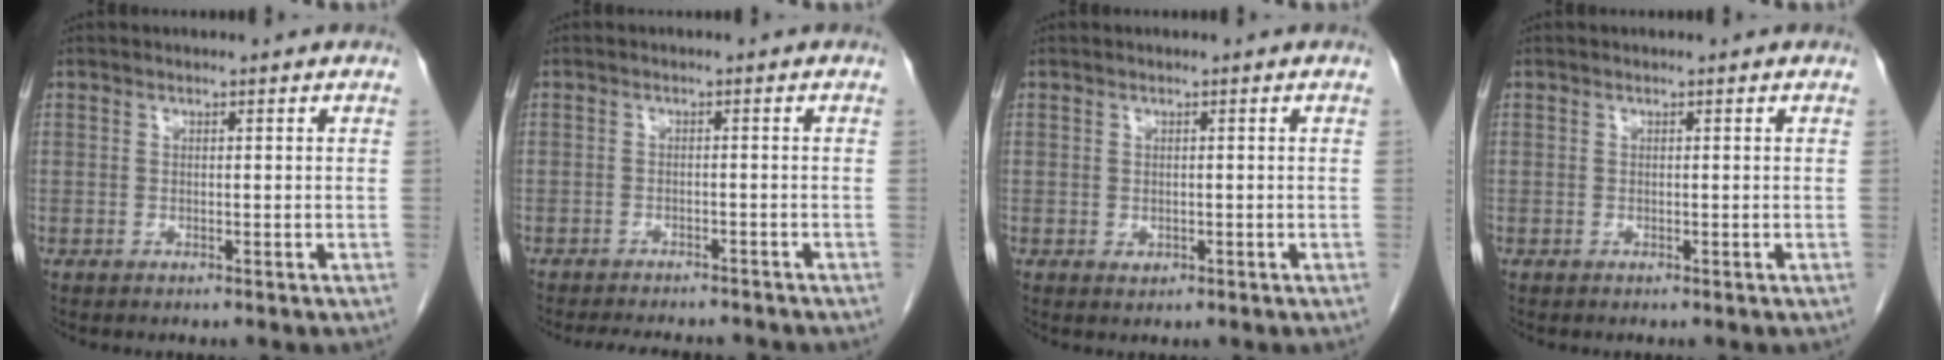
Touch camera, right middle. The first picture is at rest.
{"total": 8.2, "force": [-7.5, 2.0, 2.6], "torque": [-0.034, -0.001, -0.096]}
{"total": 0.8, "force": [-0.2, 0.6, 0.5], "torque": [-0.007, 0.000, 0.000]}
{"total": 0.0}